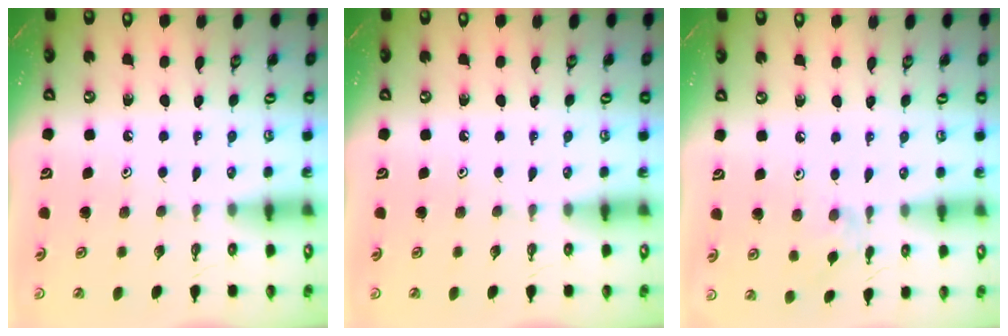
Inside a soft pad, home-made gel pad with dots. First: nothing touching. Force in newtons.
{"total": 0.0}
{"total": 3.0, "press": 3.0, "slide": 0.6}